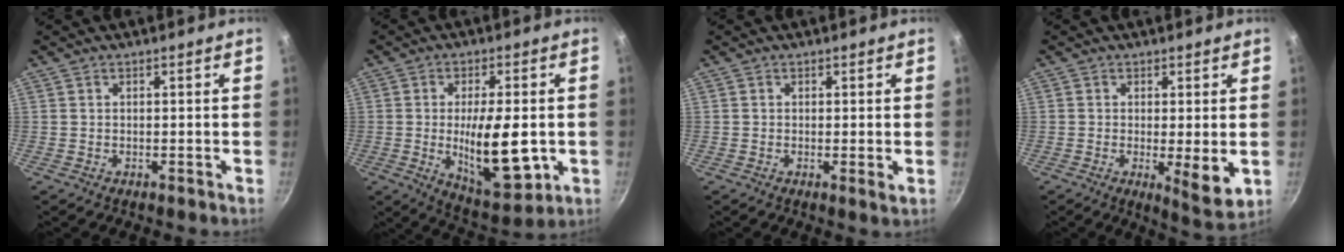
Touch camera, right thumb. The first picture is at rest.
{"total": 15.6, "force": [-1.7, 6.1, 14.2], "torque": [-0.206, -0.014, -0.016]}
{"total": 1.3, "force": [0.1, 0.2, 1.2], "torque": [-0.020, -0.011, -0.003]}
{"total": 6.8, "force": [-0.7, 1.7, 6.6], "torque": [-0.092, -0.023, -0.005]}